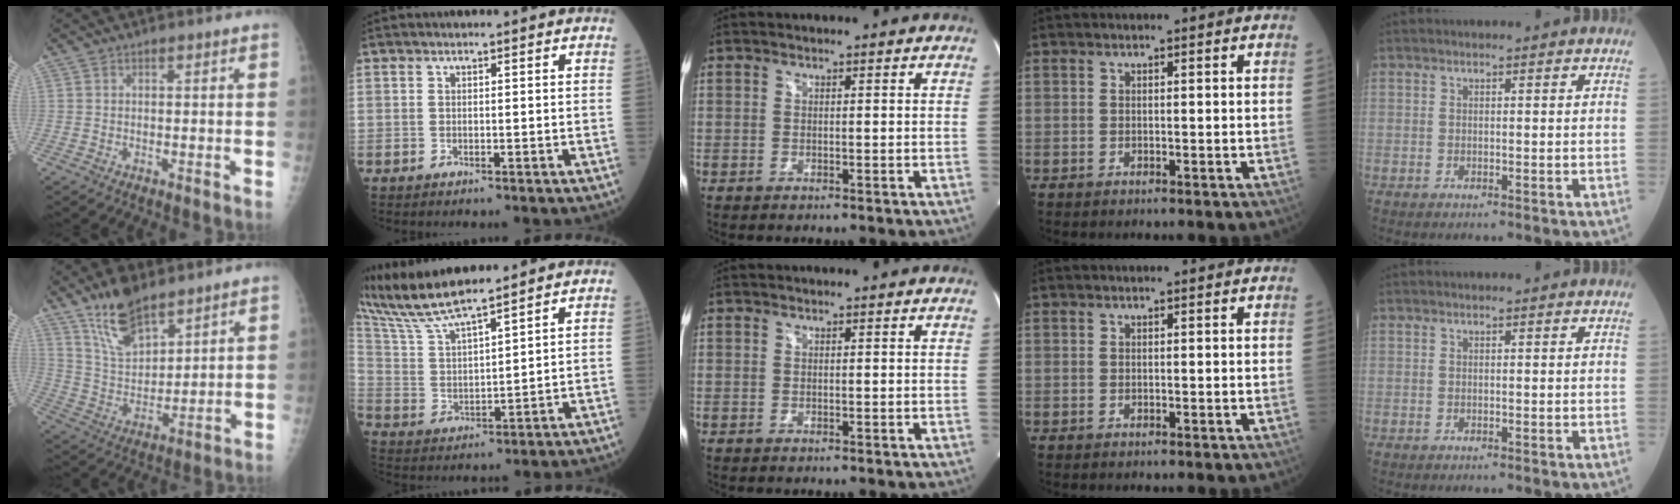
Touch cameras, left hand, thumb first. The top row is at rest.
{"thumb": {"total": 11.5, "force": [8.4, 4.7, 6.4], "torque": [-0.096, -0.050, 0.170]}, "index": {"total": 11.4, "force": [10.3, -0.1, 4.9], "torque": [-0.114, 0.016, 0.204]}}